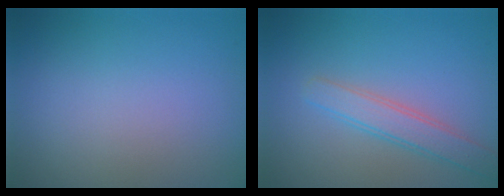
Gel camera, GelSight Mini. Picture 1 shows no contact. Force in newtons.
{"total": 2.7, "press": 2.7, "slide": 0.1}